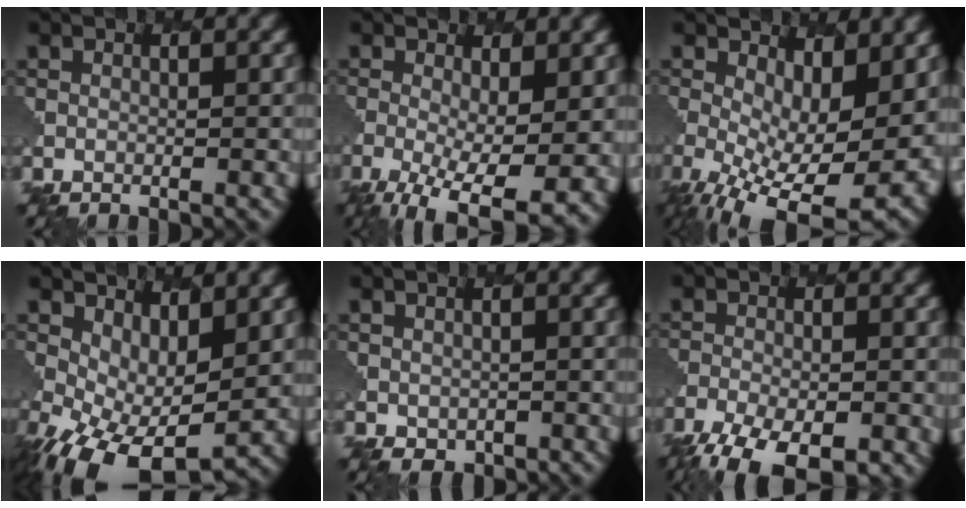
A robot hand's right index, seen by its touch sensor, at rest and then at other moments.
{"total": 8.0, "force": [-2.1, 3.0, 7.1], "torque": [-0.127, -0.021, -0.028]}
{"total": 11.0, "force": [-1.2, 5.3, 9.6], "torque": [-0.166, -0.026, -0.009]}
{"total": 7.3, "force": [-1.1, 3.9, 6.0], "torque": [-0.121, -0.011, -0.017]}
{"total": 1.3, "force": [0.3, 1.2, 0.5], "torque": [-0.011, -0.010, 0.007]}
{"total": 8.3, "force": [-5.7, 3.1, 5.1], "torque": [-0.097, -0.028, -0.092]}